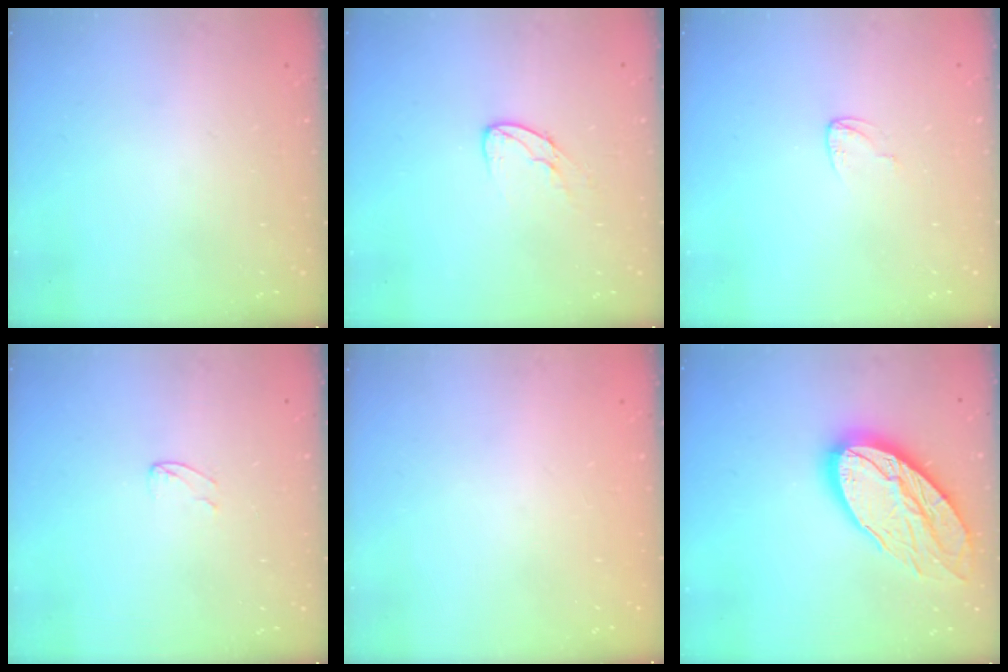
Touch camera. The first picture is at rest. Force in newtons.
{"total": 6.6, "press": 6.6, "slide": 0.7}
{"total": 3.3, "press": 3.3, "slide": 0.2}
{"total": 4.1, "press": 4.1, "slide": 0.3}
{"total": 0.0}
{"total": 21.2, "press": 21.1, "slide": 2.0}